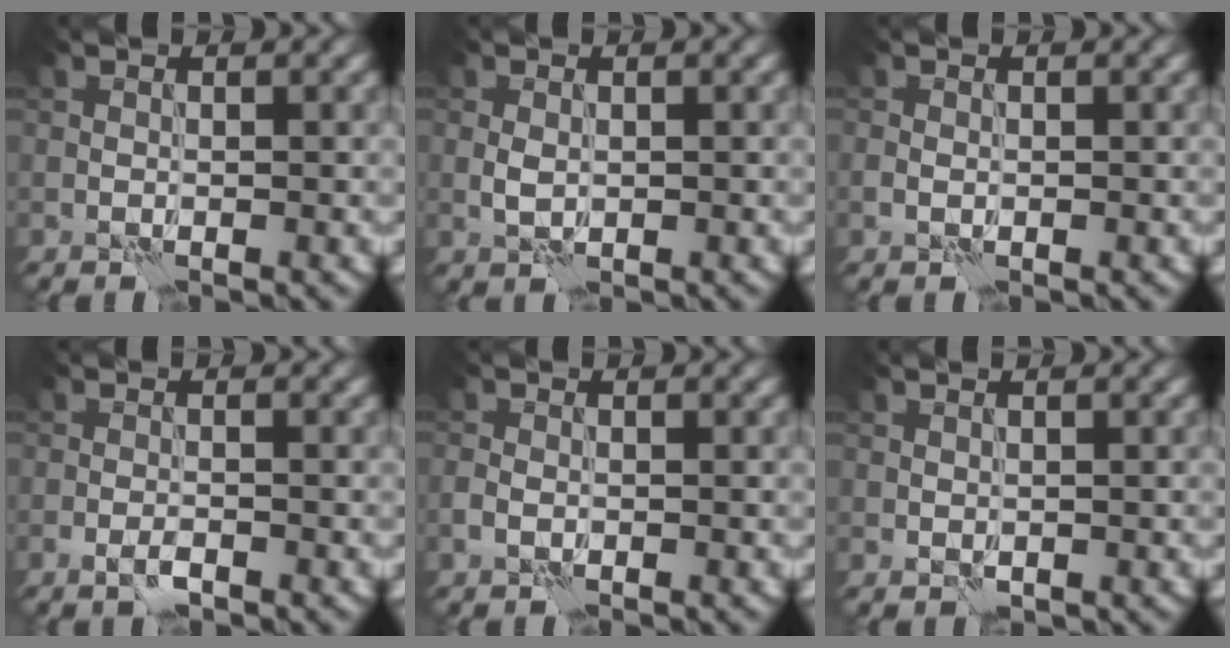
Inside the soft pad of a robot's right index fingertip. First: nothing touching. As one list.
[{"total": 1.2, "force": [0.2, 0.9, 0.7], "torque": [-0.019, -0.001, 0.003]}, {"total": 0.7, "force": [0.0, 0.6, 0.4], "torque": [-0.012, -0.002, -0.003]}, {"total": 1.1, "force": [-0.6, 0.4, 0.8], "torque": [-0.019, -0.001, -0.015]}, {"total": 1.0, "force": [-0.2, 0.8, 0.5], "torque": [-0.014, -0.001, -0.008]}, {"total": 0.8, "force": [0.2, 0.8, 0.2], "torque": [-0.005, -0.006, 0.006]}]